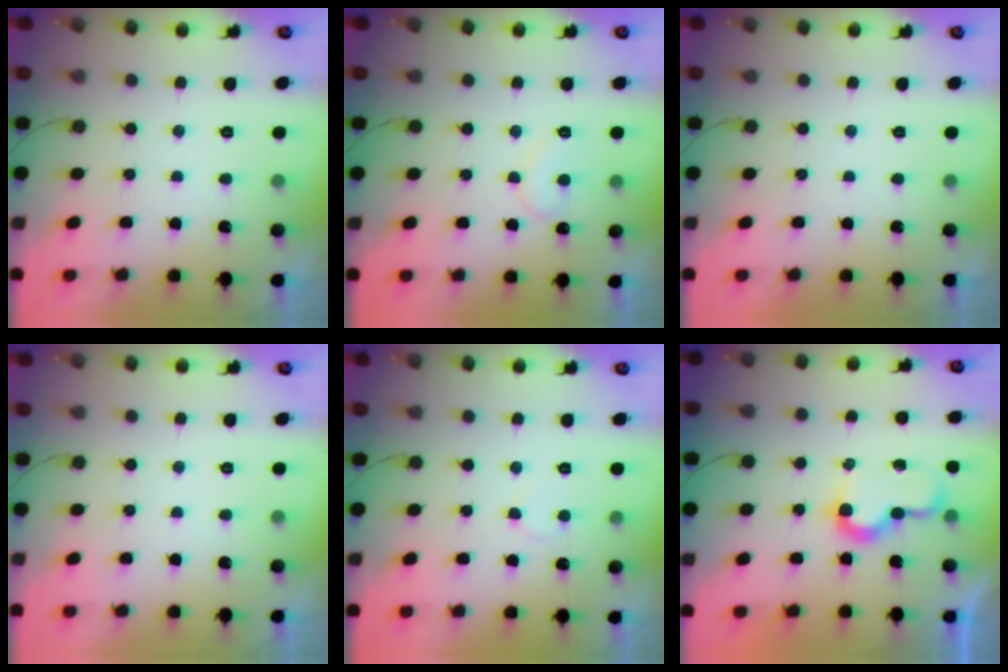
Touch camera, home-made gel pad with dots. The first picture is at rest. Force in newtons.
{"total": 6.7, "press": 6.7, "slide": 0.5}
{"total": 1.9, "press": 1.9, "slide": 0.1}
{"total": 0.0}
{"total": 4.0, "press": 4.0, "slide": 0.2}
{"total": 7.6, "press": 7.6, "slide": 0.5}